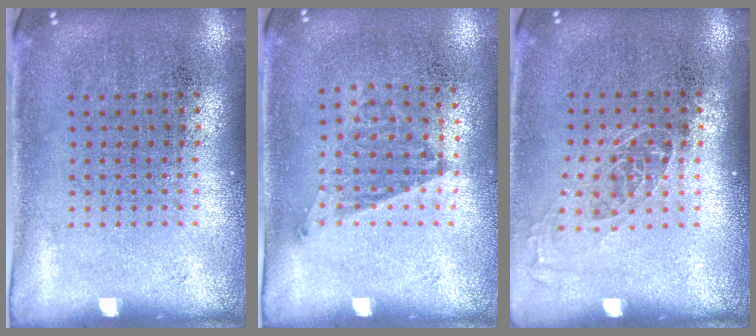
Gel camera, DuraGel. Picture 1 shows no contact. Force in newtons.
{"total": 1.2, "press": 0.9, "slide": 0.7}
{"total": 1.1, "press": 0.9, "slide": 0.5}